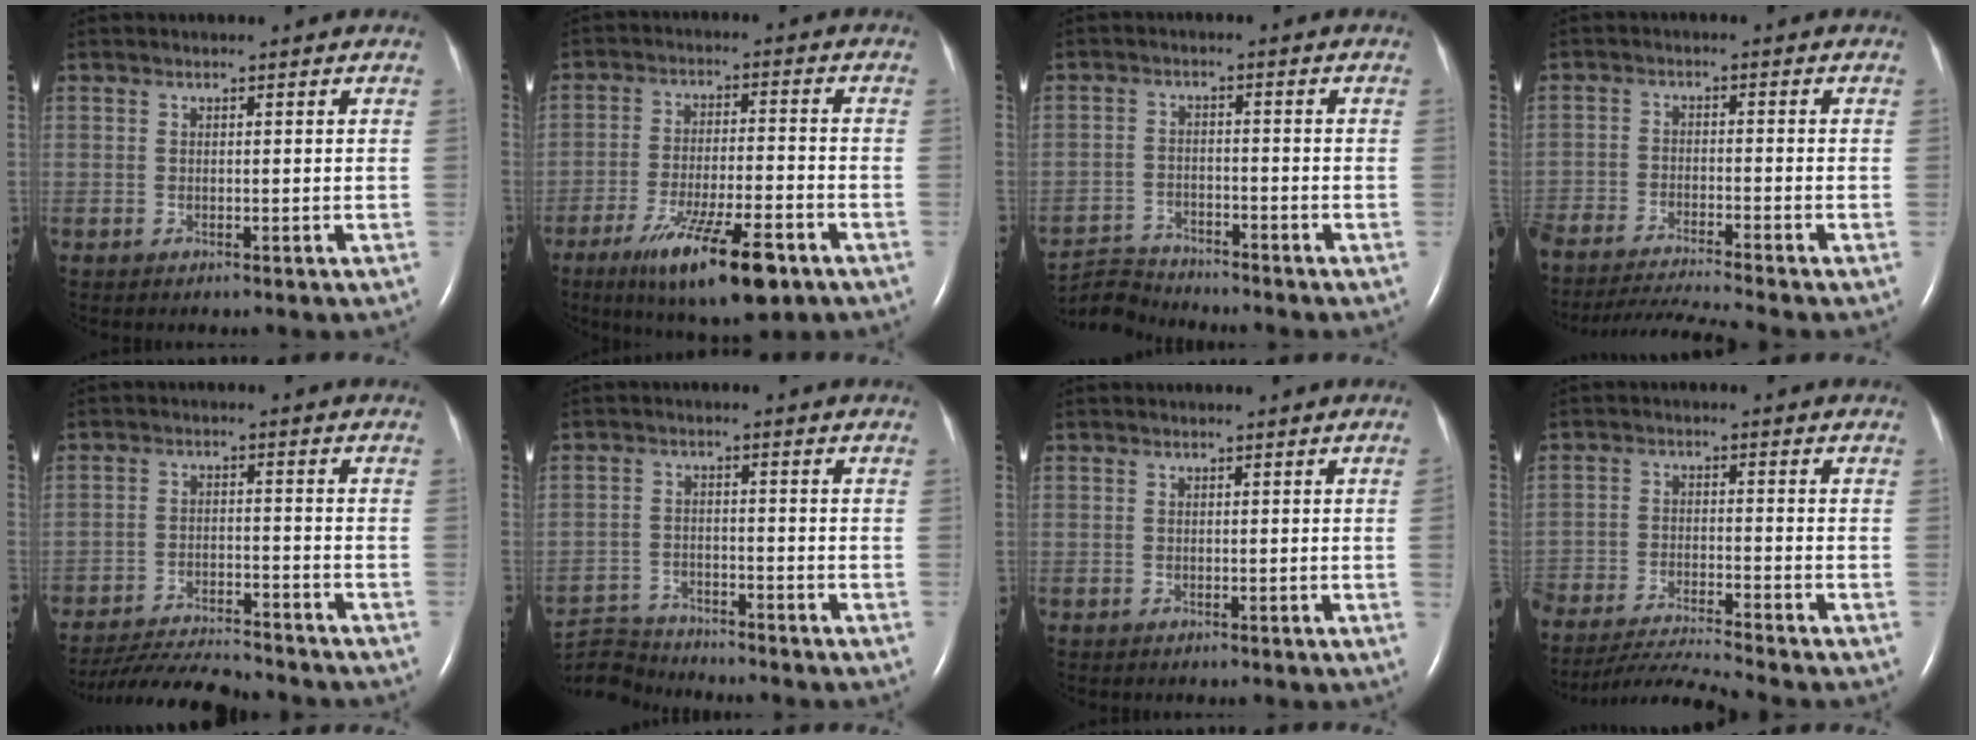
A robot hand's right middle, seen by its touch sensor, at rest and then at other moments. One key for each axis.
{"total": 13.7, "fx": -8.1, "fy": 2.4, "fz": 10.8, "tx": -0.177, "ty": -0.027, "tz": -0.128}
{"total": 5.5, "fx": -5.4, "fy": -0.3, "fz": -1.2, "tx": 0.016, "ty": -0.006, "tz": -0.101}
{"total": 11.1, "fx": -10.3, "fy": -1.6, "fz": 3.7, "tx": -0.050, "ty": -0.015, "tz": -0.175}
{"total": 13.1, "fx": -12.4, "fy": 1.1, "fz": 4.0, "tx": -0.067, "ty": -0.014, "tz": -0.193}
{"total": 8.1, "fx": -8.1, "fy": 0.8, "fz": -0.2, "tx": -0.003, "ty": 0.005, "tz": -0.150}
{"total": 0.8, "fx": -0.1, "fy": -0.4, "fz": 0.7, "tx": 0.001, "ty": 0.002, "tz": -0.003}
{"total": 10.7, "fx": -10.2, "fy": -1.9, "fz": 2.8, "tx": -0.038, "ty": -0.007, "tz": -0.179}